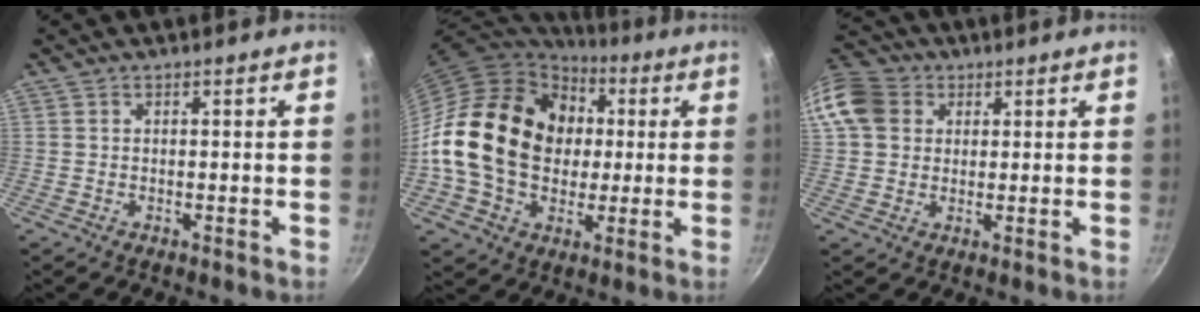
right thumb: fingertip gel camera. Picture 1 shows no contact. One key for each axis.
{"total": 23.6, "fx": 1.5, "fy": 18.2, "fz": 14.9, "tx": -0.239, "ty": 0.027, "tz": 0.025}
{"total": 11.5, "fx": 3.0, "fy": 9.8, "fz": 5.4, "tx": -0.098, "ty": 0.017, "tz": 0.043}